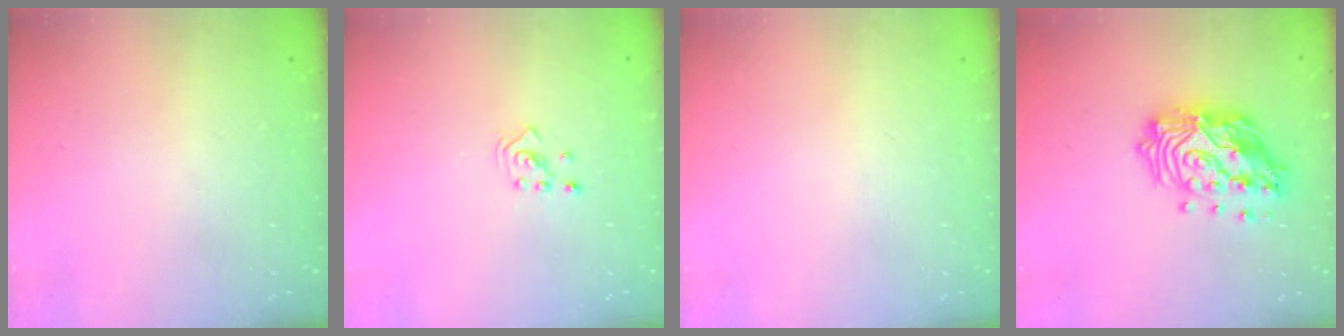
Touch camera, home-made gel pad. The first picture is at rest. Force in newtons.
{"total": 2.1, "press": 2.1, "slide": 0.3}
{"total": 0.0}
{"total": 18.6, "press": 18.6, "slide": 1.4}